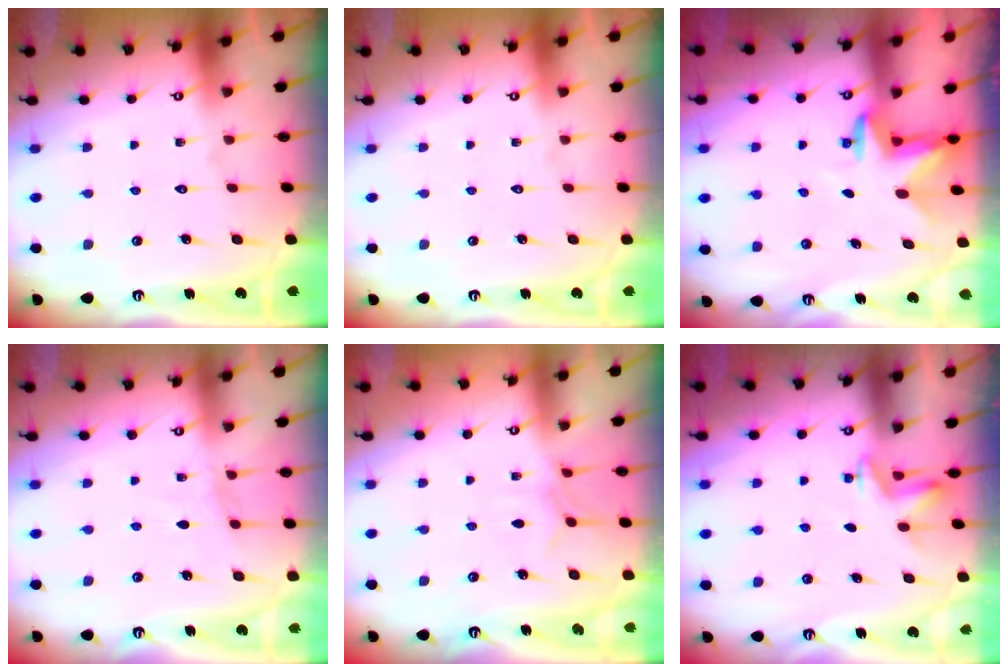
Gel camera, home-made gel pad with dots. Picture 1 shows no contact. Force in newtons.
{"total": 0.0}
{"total": 3.1, "press": 3.0, "slide": 0.7}
{"total": 3.6, "press": 3.6, "slide": 0.4}
{"total": 3.9, "press": 3.9, "slide": 0.2}
{"total": 3.1, "press": 2.9, "slide": 1.0}